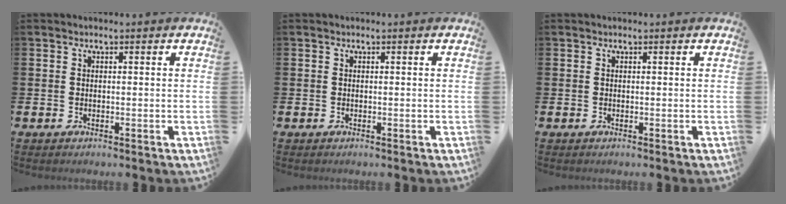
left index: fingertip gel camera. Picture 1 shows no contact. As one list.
[{"total": 0.0}, {"total": 0.0}]